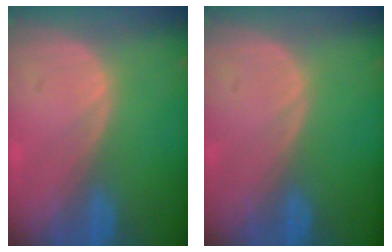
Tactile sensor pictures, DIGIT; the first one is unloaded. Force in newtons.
{"total": 0.0}